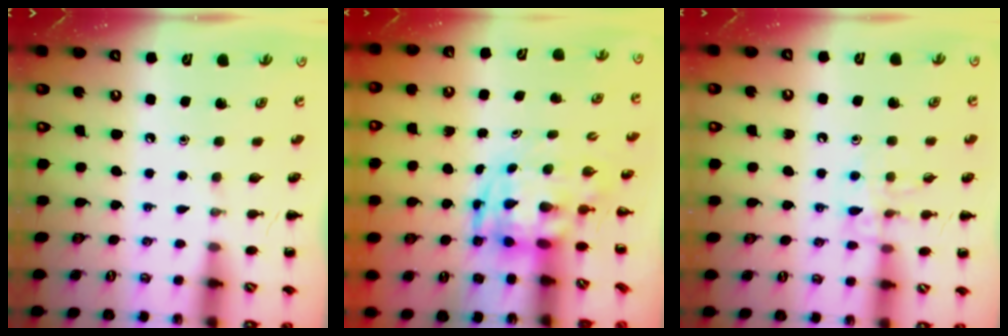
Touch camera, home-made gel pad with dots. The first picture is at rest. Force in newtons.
{"total": 3.6, "press": 3.5, "slide": 0.9}
{"total": 9.5, "press": 9.4, "slide": 1.2}